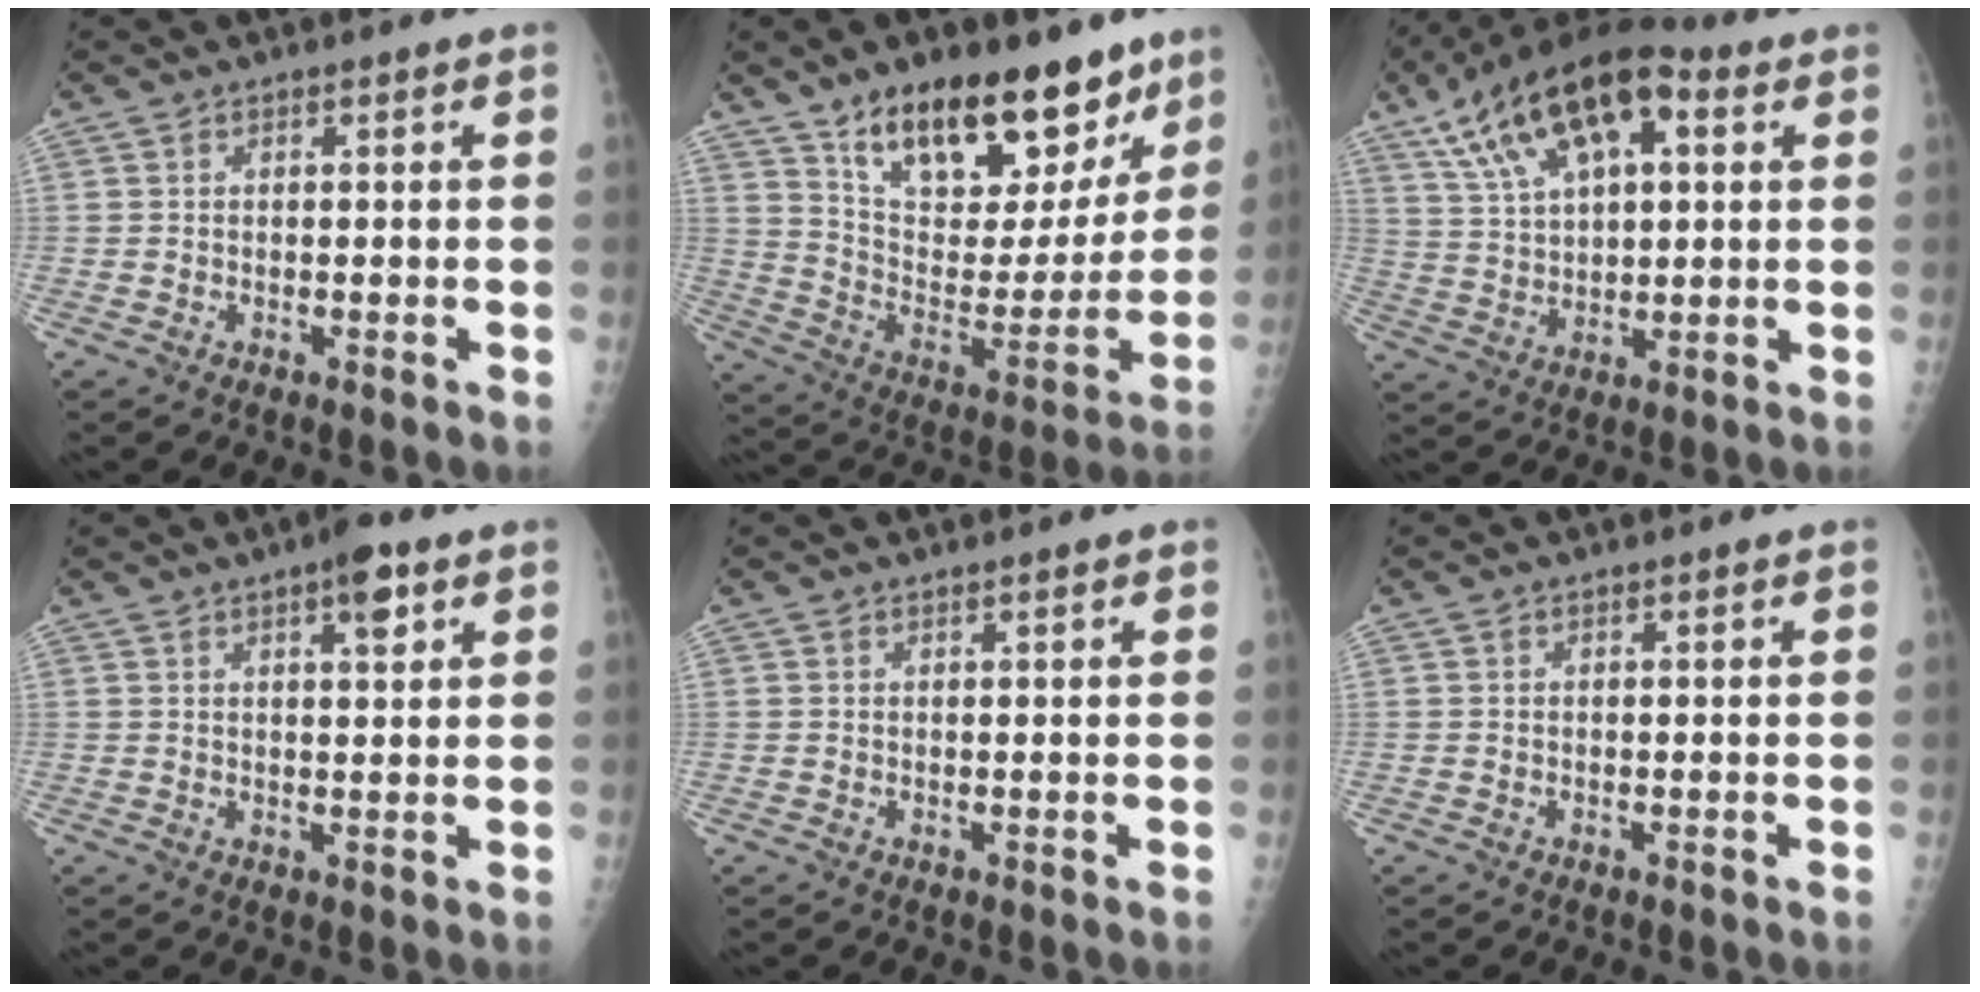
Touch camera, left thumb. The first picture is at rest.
{"total": 24.7, "force": [16.5, 11.6, 14.3], "torque": [-0.166, -0.070, 0.267]}
{"total": 19.4, "force": [8.6, 9.4, 14.7], "torque": [-0.241, 0.004, 0.150]}
{"total": 5.2, "force": [2.8, 1.7, 4.0], "torque": [-0.046, -0.009, 0.036]}
{"total": 0.6, "force": [0.5, 0.2, 0.3], "torque": [-0.005, -0.002, 0.008]}
{"total": 0.0}